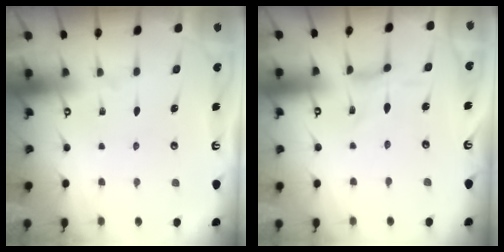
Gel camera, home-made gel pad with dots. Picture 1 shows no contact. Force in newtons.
{"total": 0.7, "press": 0.6, "slide": 0.3}